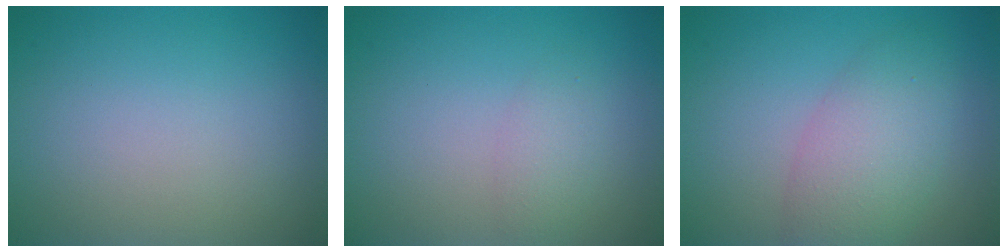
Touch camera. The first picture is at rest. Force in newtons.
{"total": 1.6, "press": 1.6, "slide": 0.1}
{"total": 4.9, "press": 4.9, "slide": 0.2}